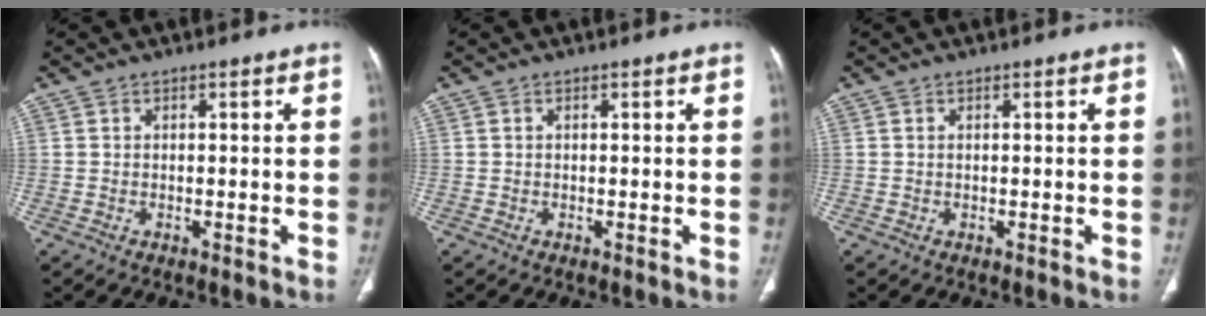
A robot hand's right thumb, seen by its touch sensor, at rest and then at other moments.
{"total": 0.0}
{"total": 0.0}